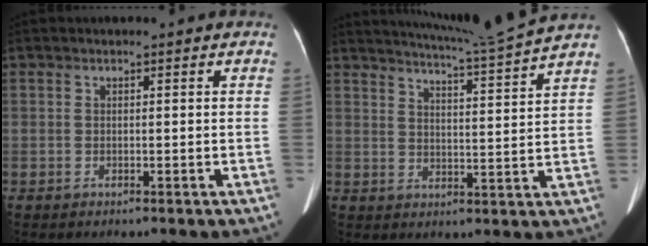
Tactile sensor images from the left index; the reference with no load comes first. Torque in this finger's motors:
{"motor_torque": [-0.14, -1.17, 0.08, 0.01]}